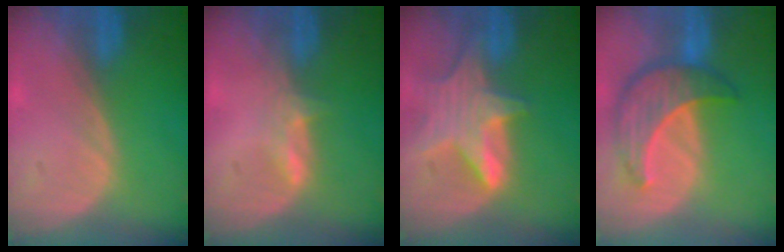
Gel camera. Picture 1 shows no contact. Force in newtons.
{"total": 2.1, "press": 2.0, "slide": 0.4}
{"total": 8.1, "press": 7.3, "slide": 3.6}
{"total": 8.6, "press": 7.8, "slide": 3.7}